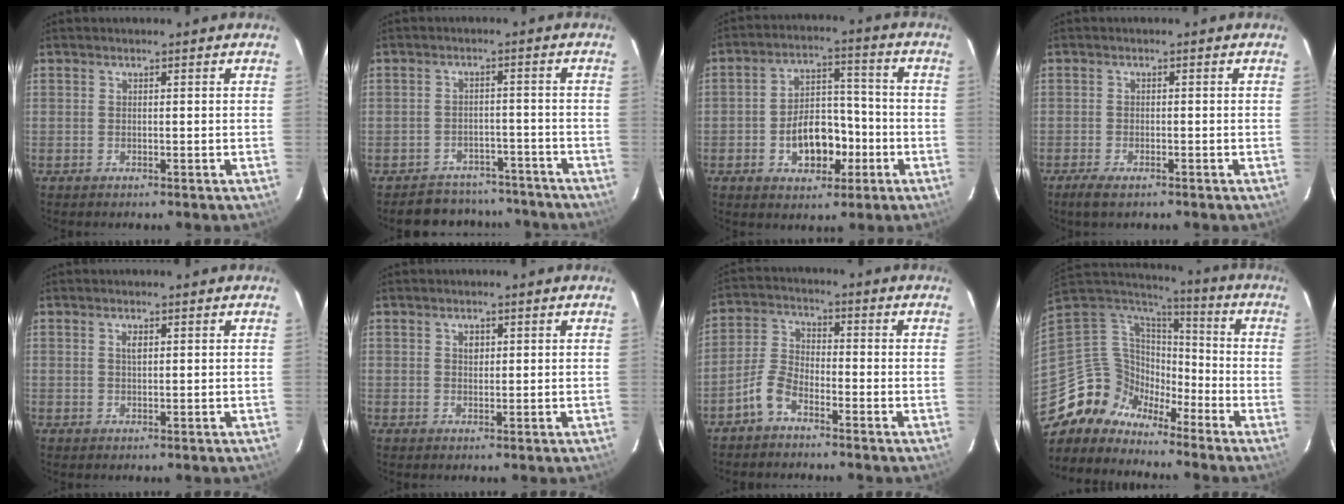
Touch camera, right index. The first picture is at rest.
{"total": 10.2, "force": [-8.9, 5.0, 1.1], "torque": [-0.027, 0.032, -0.106]}
{"total": 10.7, "force": [-3.8, 6.7, 7.5], "torque": [-0.139, 0.026, -0.048]}
{"total": 3.4, "force": [-2.4, 1.1, 2.2], "torque": [-0.053, -0.009, -0.045]}
{"total": 1.3, "force": [0.4, 0.7, 1.0], "torque": [-0.018, 0.002, 0.008]}
{"total": 1.5, "force": [0.5, 1.2, 0.7], "torque": [-0.010, 0.005, 0.008]}
{"total": 5.4, "force": [-3.9, 2.4, 3.0], "torque": [-0.072, 0.015, -0.083]}
{"total": 11.1, "force": [-9.4, 6.0, 0.4], "torque": [-0.024, 0.044, -0.190]}